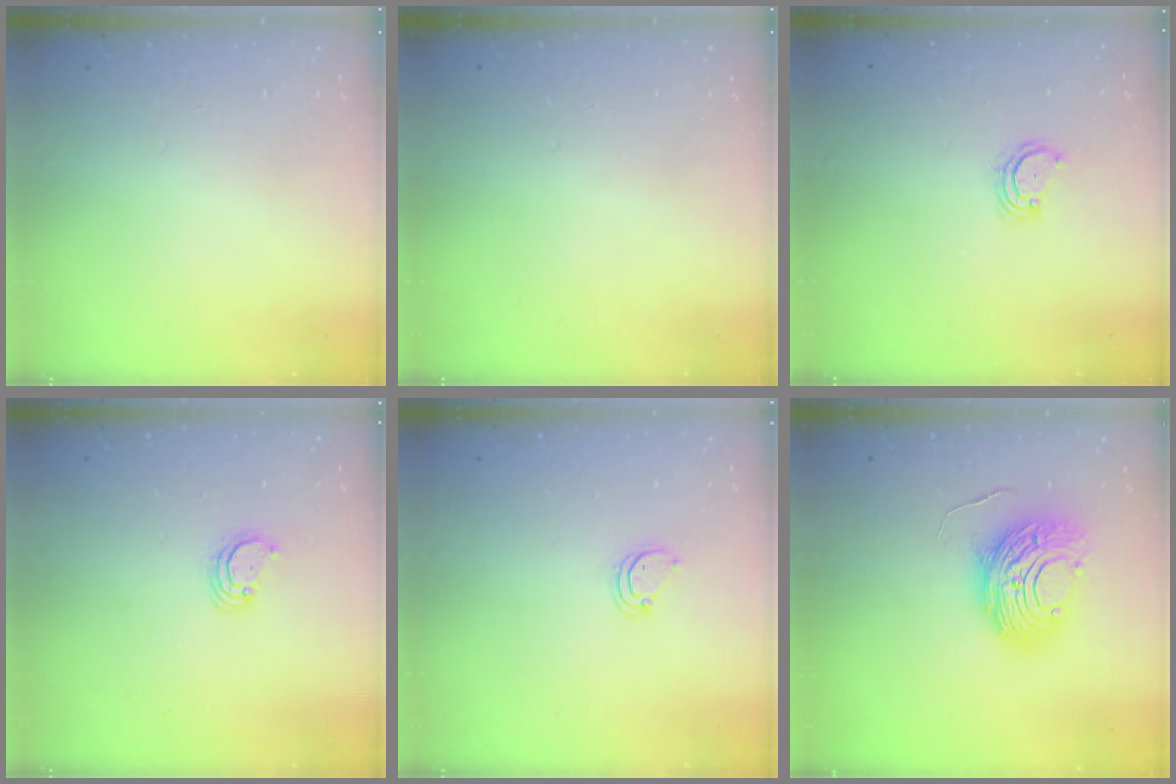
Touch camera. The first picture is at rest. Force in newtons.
{"total": 0.0}
{"total": 3.5, "press": 3.4, "slide": 0.4}
{"total": 2.9, "press": 2.9, "slide": 0.3}
{"total": 3.6, "press": 3.6, "slide": 0.2}
{"total": 12.3, "press": 12.2, "slide": 0.9}